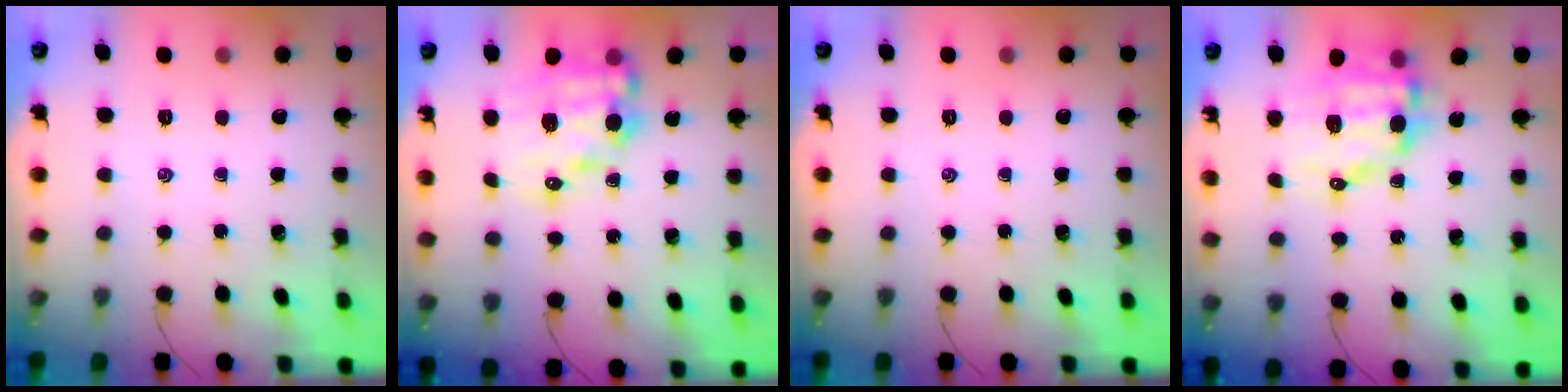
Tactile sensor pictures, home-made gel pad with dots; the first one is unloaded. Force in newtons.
{"total": 14.6, "press": 14.3, "slide": 3.2}
{"total": 0.0}
{"total": 11.0, "press": 10.7, "slide": 2.7}